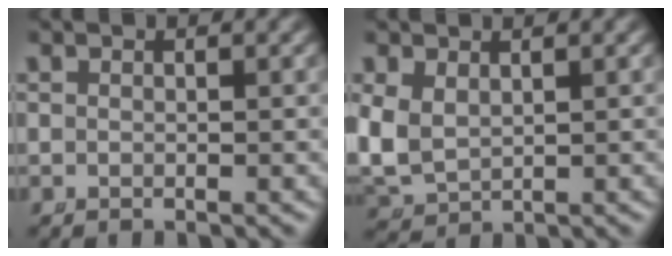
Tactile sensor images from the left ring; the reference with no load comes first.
{"total": 5.5, "force": [0.2, 5.0, 2.4], "torque": [-0.099, -0.027, 0.020]}